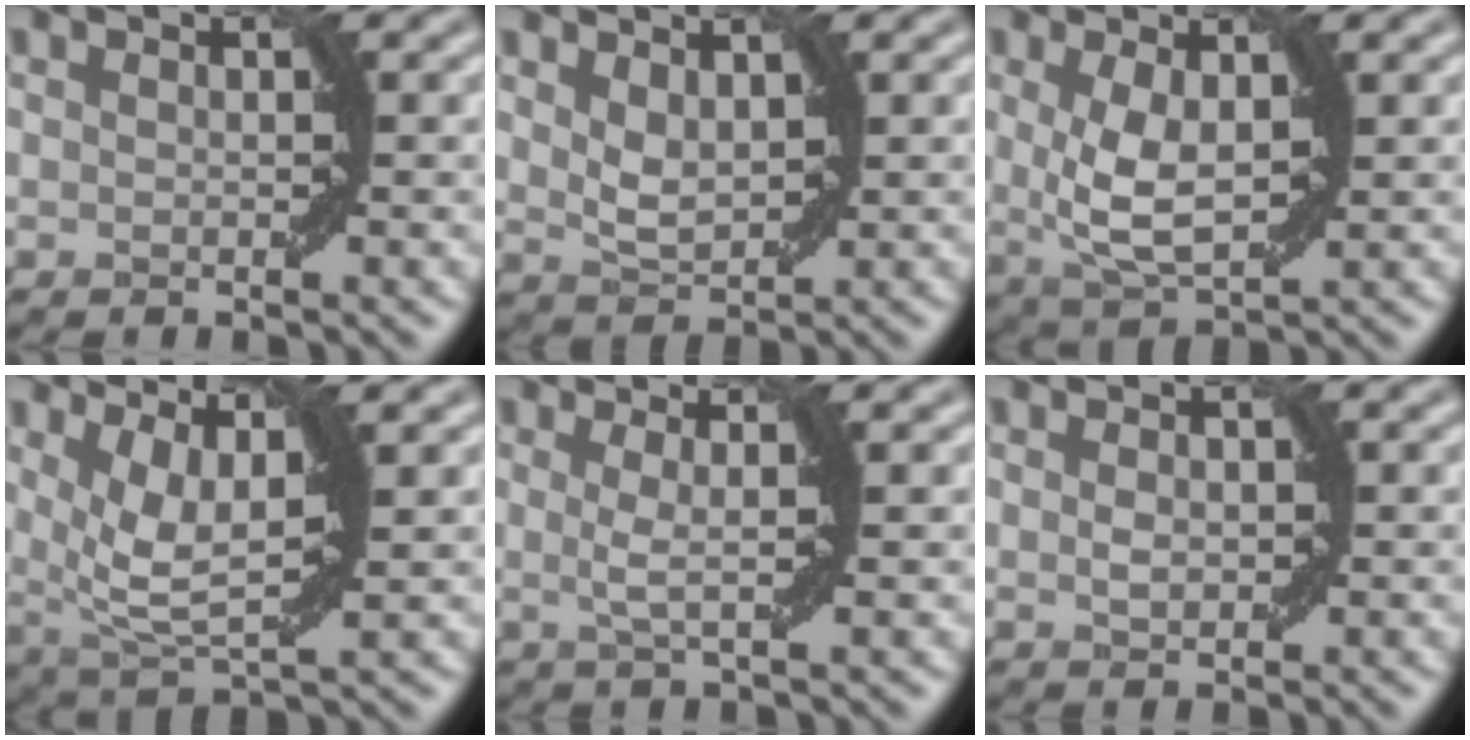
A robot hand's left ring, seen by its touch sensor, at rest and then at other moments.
{"total": 2.1, "force": [1.1, 1.1, 1.5], "torque": [-0.034, -0.002, 0.026]}
{"total": 4.1, "force": [0.6, 1.6, 3.7], "torque": [-0.081, -0.003, 0.015]}
{"total": 4.5, "force": [1.9, 1.4, 3.9], "torque": [-0.085, -0.010, 0.037]}
{"total": 1.7, "force": [0.3, 0.0, 1.7], "torque": [-0.035, -0.005, 0.003]}
{"total": 1.1, "force": [0.0, 0.7, 0.8], "torque": [-0.018, 0.000, 0.002]}